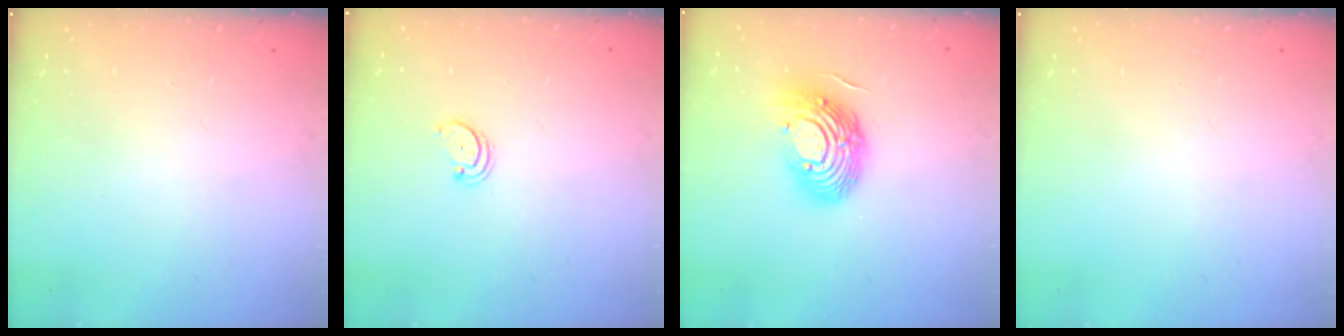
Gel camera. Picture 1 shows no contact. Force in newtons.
{"total": 2.0, "press": 2.0, "slide": 0.2}
{"total": 14.7, "press": 14.6, "slide": 1.2}
{"total": 0.0}